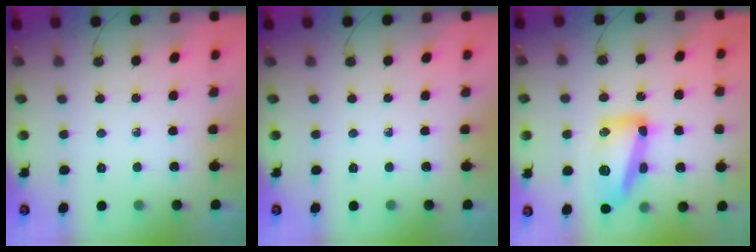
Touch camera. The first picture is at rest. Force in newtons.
{"total": 0.0}
{"total": 14.8, "press": 14.8, "slide": 1.1}